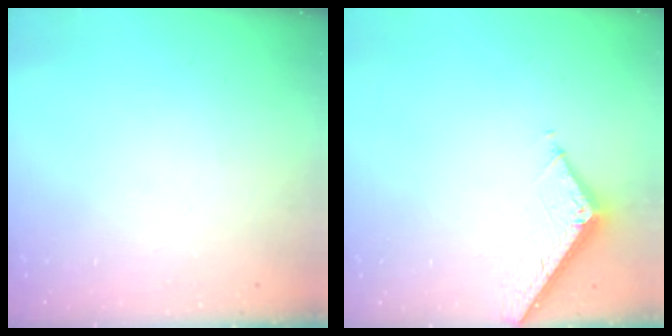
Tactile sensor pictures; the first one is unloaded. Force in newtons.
{"total": 5.4, "press": 5.4, "slide": 0.7}